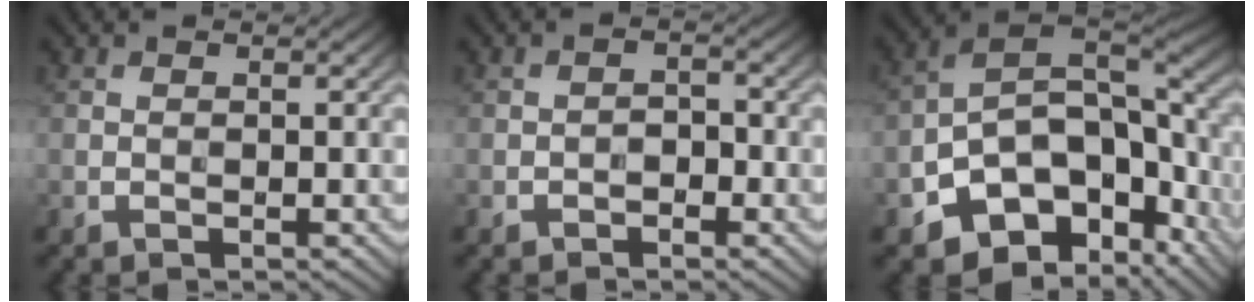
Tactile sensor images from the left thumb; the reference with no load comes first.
{"total": 1.6, "force": [-1.0, 0.9, 0.8], "torque": [-0.013, 0.004, -0.021]}
{"total": 15.3, "force": [-6.2, 9.3, 10.5], "torque": [-0.199, -0.036, -0.094]}